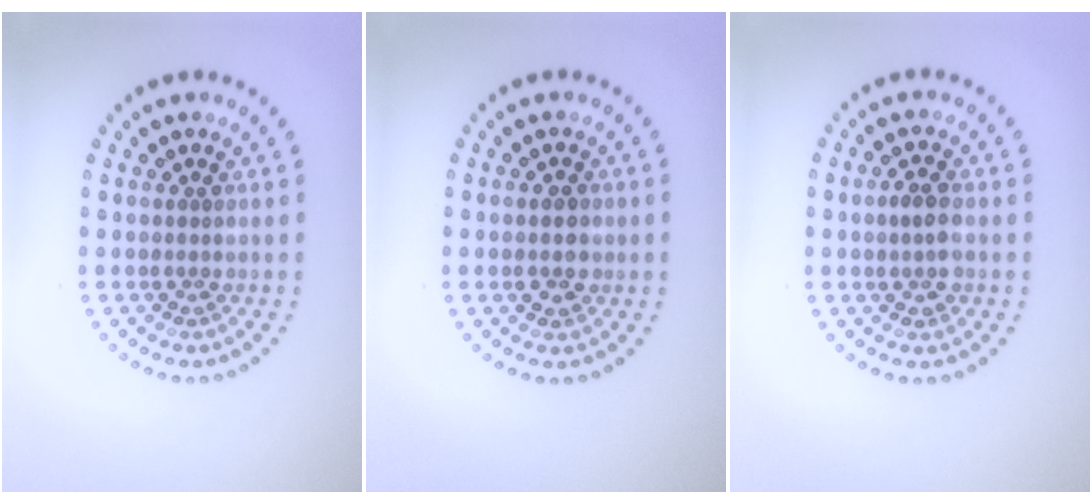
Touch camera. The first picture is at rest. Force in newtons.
{"total": 2.3, "press": 2.3, "slide": 0.2}
{"total": 2.2, "press": 2.2, "slide": 0.2}